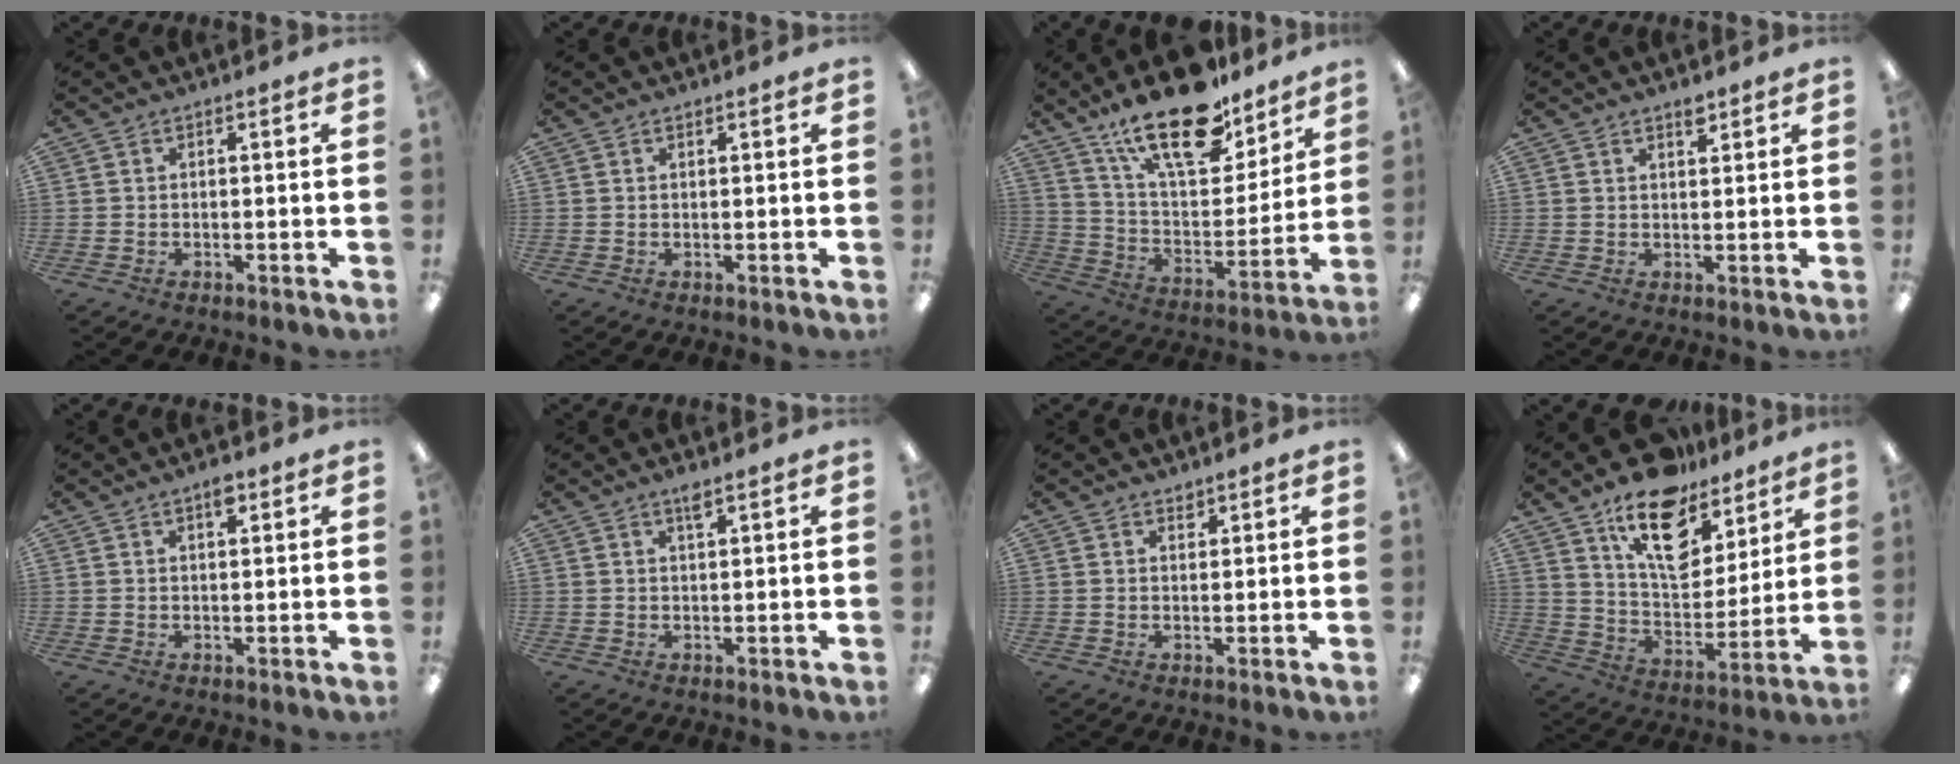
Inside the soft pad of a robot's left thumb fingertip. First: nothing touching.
{"total": 0.6, "force": [0.5, 0.2, 0.2], "torque": [-0.004, 0.001, 0.009]}
{"total": 23.5, "force": [16.9, 9.2, 13.4], "torque": [-0.223, -0.101, 0.293]}
{"total": 2.4, "force": [2.0, 0.8, 1.1], "torque": [-0.007, -0.007, 0.034]}
{"total": 2.9, "force": [2.0, 1.0, 1.9], "torque": [-0.024, -0.003, 0.031]}
{"total": 2.3, "force": [1.7, 0.4, 1.4], "torque": [-0.025, -0.001, 0.028]}
{"total": 1.6, "force": [1.4, 0.7, 0.3], "torque": [0.010, -0.008, 0.024]}
{"total": 18.3, "force": [11.9, 10.0, 9.7], "torque": [-0.152, -0.071, 0.210]}